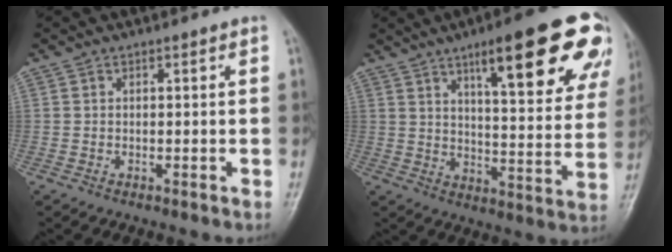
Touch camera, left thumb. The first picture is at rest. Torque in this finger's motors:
{"motor_torque": [2.58, 2.09, 1.73, -1.04, 0.15]}